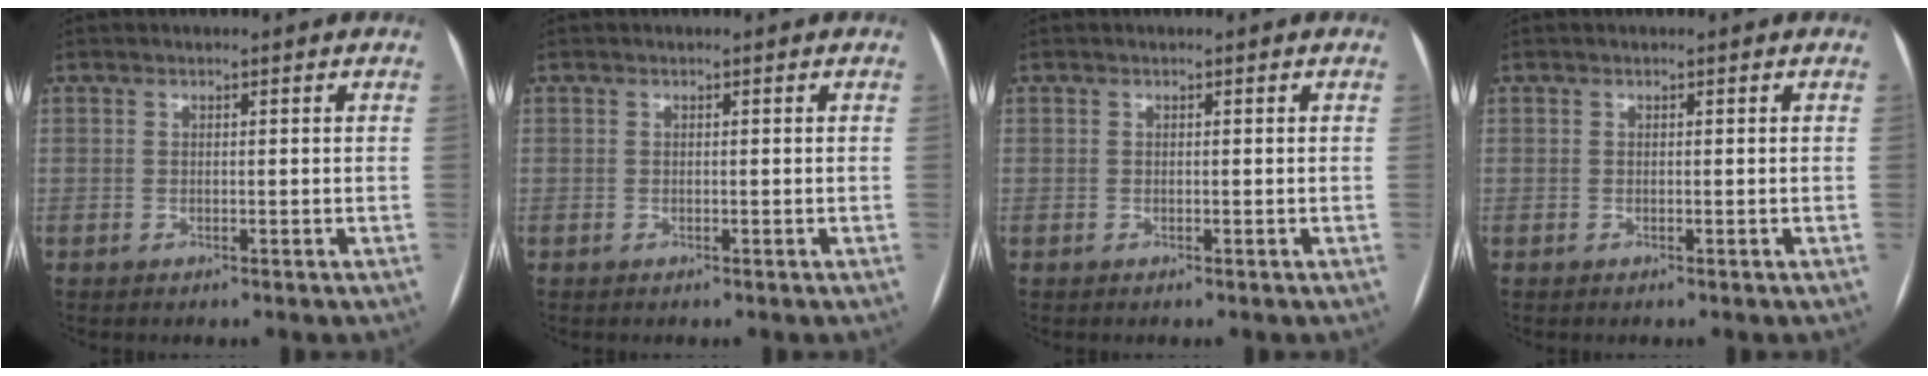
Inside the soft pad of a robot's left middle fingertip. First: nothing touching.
{"total": 0.0}
{"total": 0.0}
{"total": 0.0}